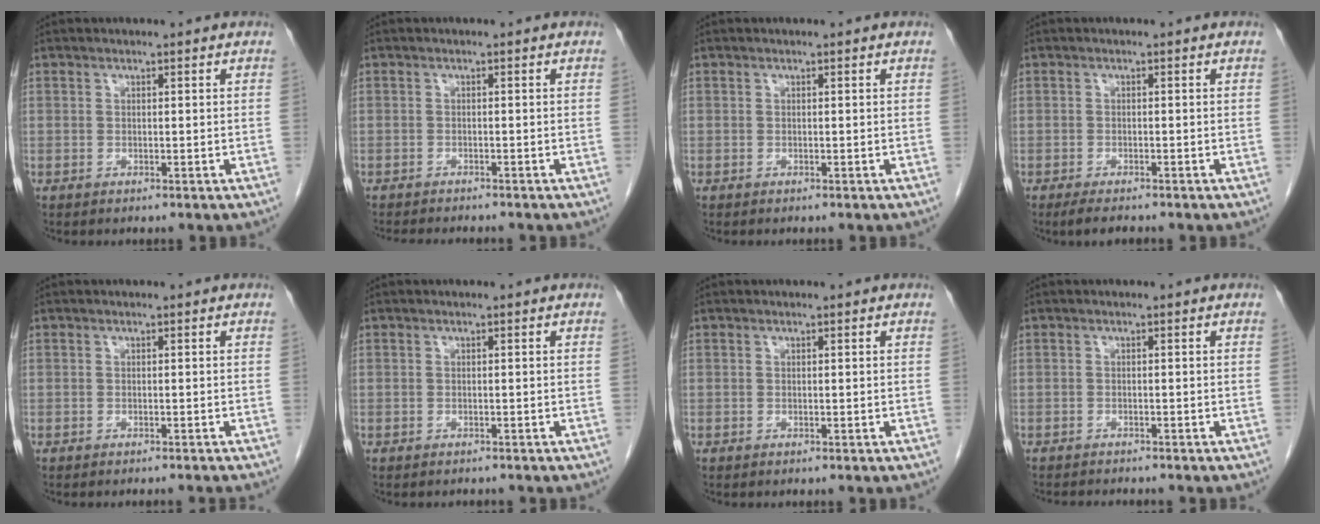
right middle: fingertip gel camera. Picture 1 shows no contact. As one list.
[{"total": 5.7, "force": [-5.2, 1.0, 2.1], "torque": [-0.025, -0.009, -0.075]}, {"total": 0.0}, {"total": 2.7, "force": [-2.2, 0.6, 1.5], "torque": [-0.028, -0.007, -0.034]}, {"total": 2.4, "force": [-2.3, -0.5, 0.8], "torque": [-0.007, 0.001, -0.028]}, {"total": 1.5, "force": [-1.4, 0.4, 0.2], "torque": [-0.006, -0.003, -0.017]}, {"total": 0.0}, {"total": 3.7, "force": [-3.5, 0.5, 1.2], "torque": [-0.015, -0.008, -0.049]}]